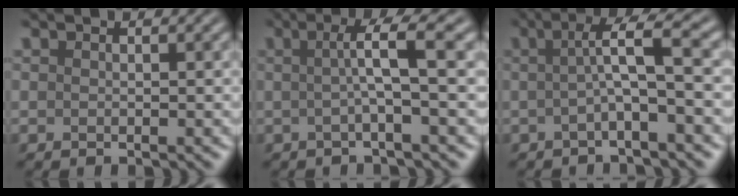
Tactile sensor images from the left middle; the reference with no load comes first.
{"total": 3.7, "force": [0.4, 0.3, 3.7], "torque": [-0.058, 0.007, 0.003]}
{"total": 4.1, "force": [0.1, 0.4, 4.1], "torque": [-0.064, 0.012, -0.005]}